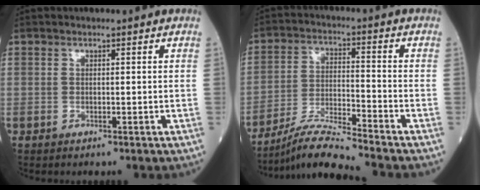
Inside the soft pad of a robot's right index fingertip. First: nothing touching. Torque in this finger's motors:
{"motor_torque": [-0.26, -0.44, 0.16, 0.04]}